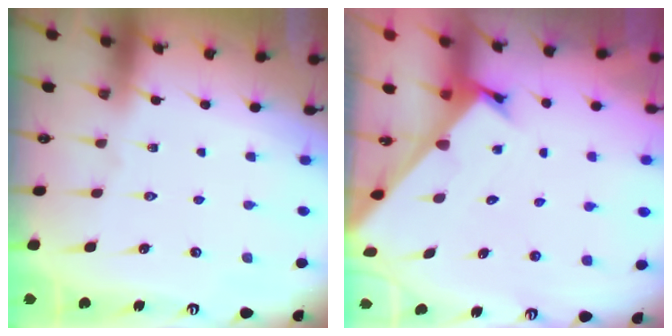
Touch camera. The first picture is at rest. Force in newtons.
{"total": 2.5, "press": 2.5, "slide": 0.3}